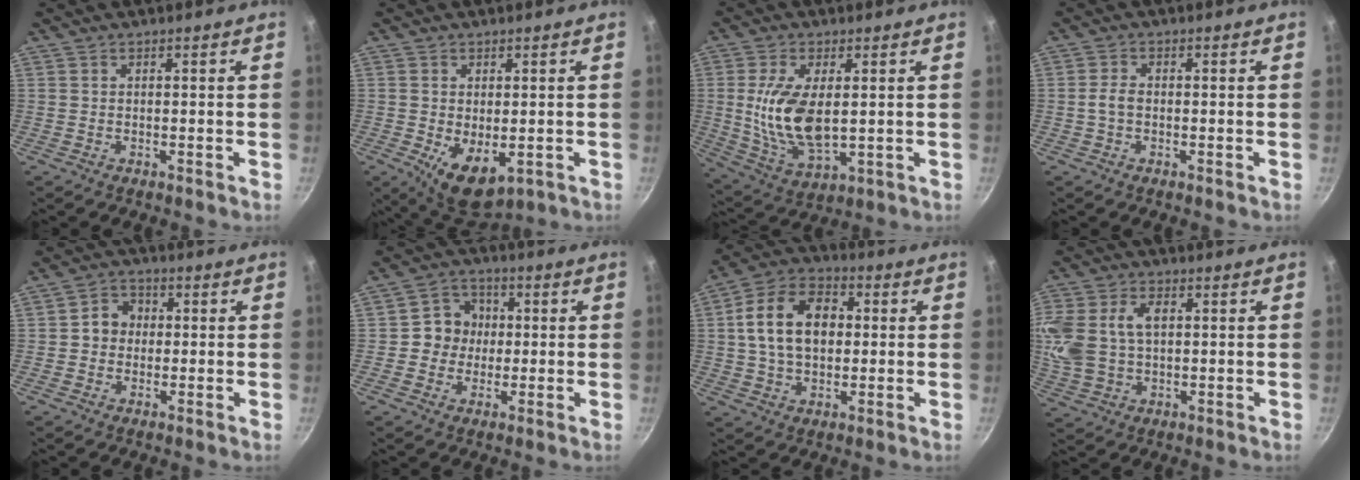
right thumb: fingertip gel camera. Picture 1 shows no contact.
{"total": 8.6, "force": [-1.6, 4.8, 6.9], "torque": [-0.094, -0.016, -0.010]}
{"total": 13.8, "force": [1.2, 6.8, 11.9], "torque": [-0.227, -0.015, 0.031]}
{"total": 2.3, "force": [-0.4, 1.4, 1.8], "torque": [-0.036, 0.012, -0.010]}
{"total": 5.0, "force": [0.3, 4.5, 2.2], "torque": [-0.003, 0.010, -0.005]}
{"total": 7.0, "force": [0.3, 6.6, 2.3], "torque": [0.008, 0.012, -0.009]}
{"total": 14.7, "force": [1.8, 10.1, 10.6], "torque": [-0.157, 0.020, 0.016]}
{"total": 14.9, "force": [2.7, 10.4, 10.3], "torque": [-0.232, 0.014, 0.051]}